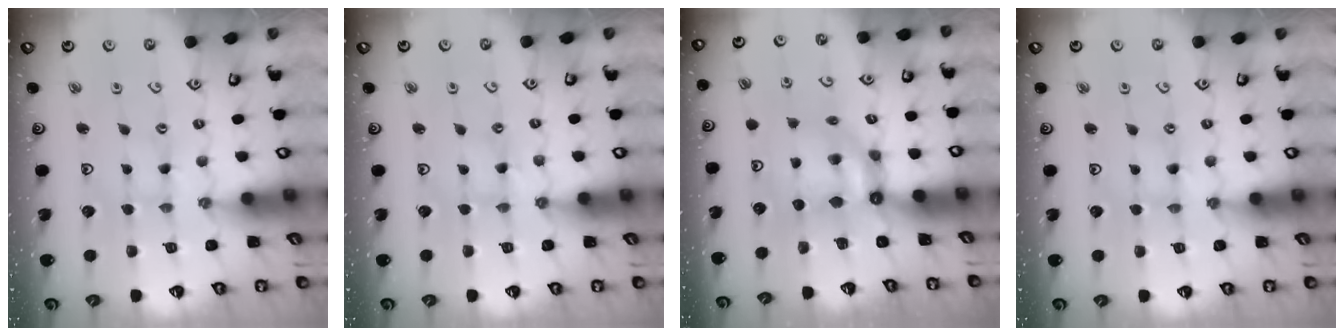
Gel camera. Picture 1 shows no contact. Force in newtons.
{"total": 0.7, "press": 0.7, "slide": 0.2}
{"total": 6.0, "press": 5.9, "slide": 0.4}
{"total": 0.0}